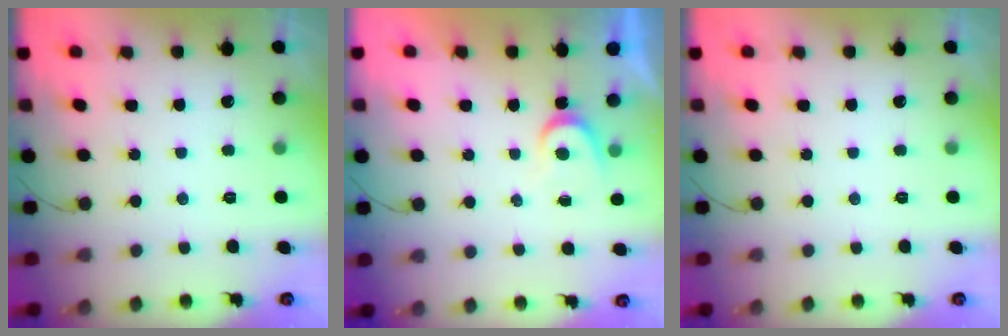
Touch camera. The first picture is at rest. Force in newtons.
{"total": 3.6, "press": 3.5, "slide": 0.3}
{"total": 0.0}